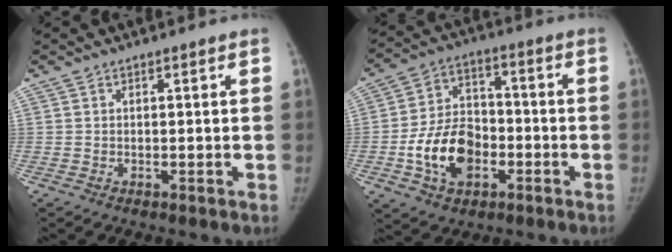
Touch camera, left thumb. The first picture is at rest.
{"total": 13.6, "force": [-4.2, 9.4, 9.0], "torque": [-0.136, 0.026, -0.074]}